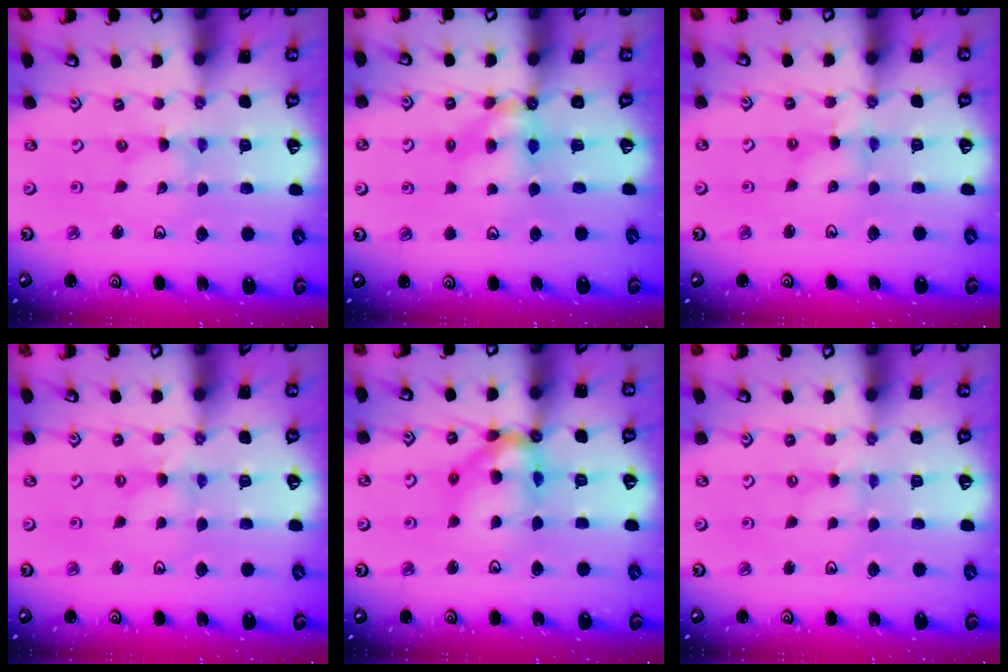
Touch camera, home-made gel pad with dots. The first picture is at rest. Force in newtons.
{"total": 6.2, "press": 6.2, "slide": 0.1}
{"total": 3.9, "press": 3.9, "slide": 0.4}
{"total": 0.5, "press": 0.5, "slide": 0.2}
{"total": 12.8, "press": 12.8, "slide": 1.2}
{"total": 1.4, "press": 1.3, "slide": 0.4}